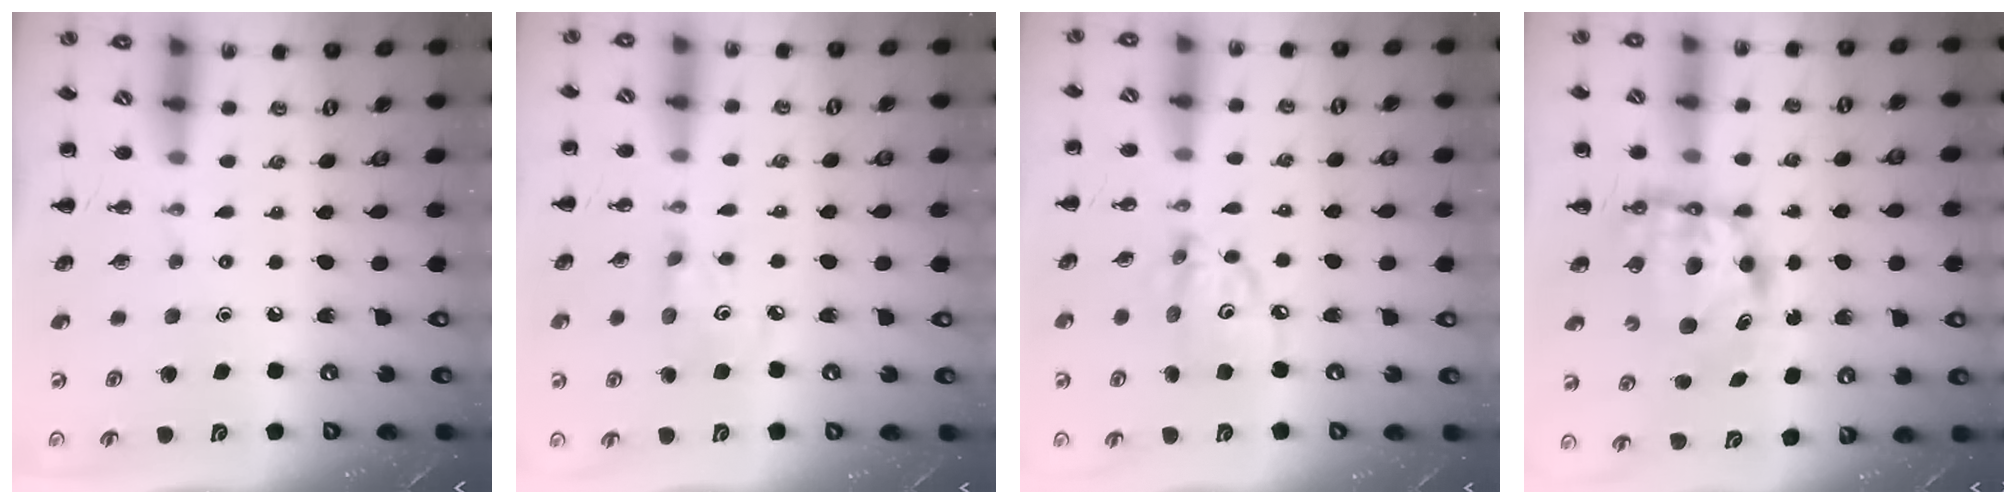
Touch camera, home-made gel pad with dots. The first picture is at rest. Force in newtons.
{"total": 4.2, "press": 4.1, "slide": 1.0}
{"total": 8.1, "press": 8.0, "slide": 1.1}
{"total": 7.1, "press": 7.0, "slide": 1.4}